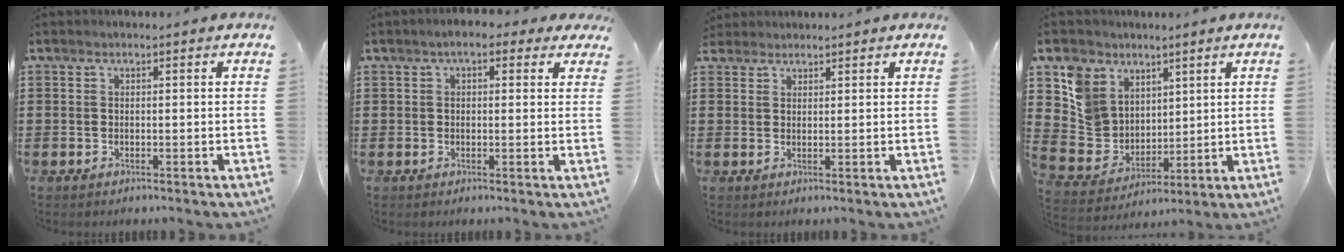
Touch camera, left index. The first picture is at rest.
{"total": 2.9, "force": [1.5, 1.3, 2.2], "torque": [-0.041, 0.006, 0.023]}
{"total": 1.6, "force": [1.5, 0.5, 0.0], "torque": [-0.005, 0.003, 0.031]}
{"total": 8.4, "force": [4.2, 7.1, 1.4], "torque": [-0.076, -0.017, 0.087]}